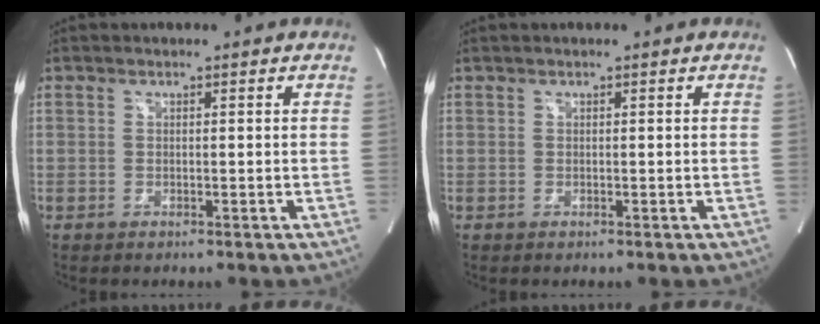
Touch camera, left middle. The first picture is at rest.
{"total": 0.0}